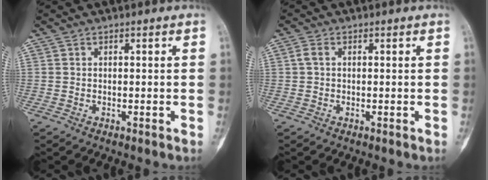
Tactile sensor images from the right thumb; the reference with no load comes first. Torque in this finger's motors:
{"motor_torque": [-0.05, 0.07, 0.06, 0.01, 0.00]}